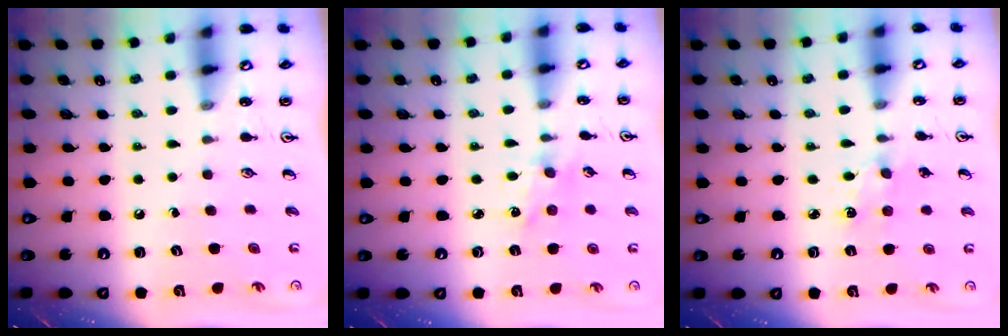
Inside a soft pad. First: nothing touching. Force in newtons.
{"total": 1.6, "press": 1.5, "slide": 0.3}
{"total": 4.2, "press": 4.2, "slide": 0.6}